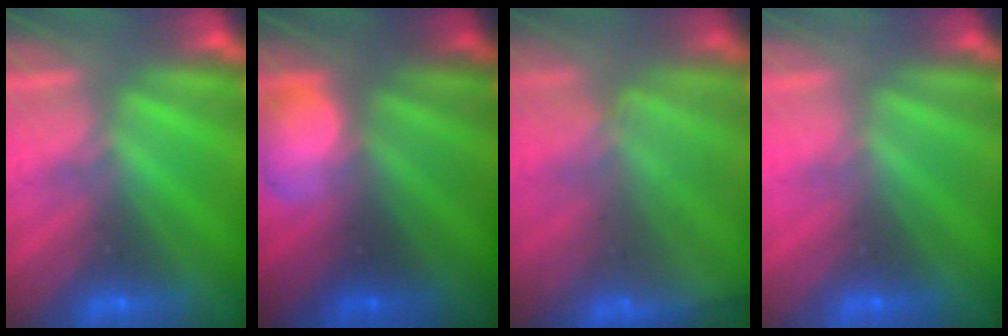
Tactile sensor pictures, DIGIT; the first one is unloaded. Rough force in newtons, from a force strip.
{"total": 2.4}
{"total": 7.7}
{"total": 3.4}